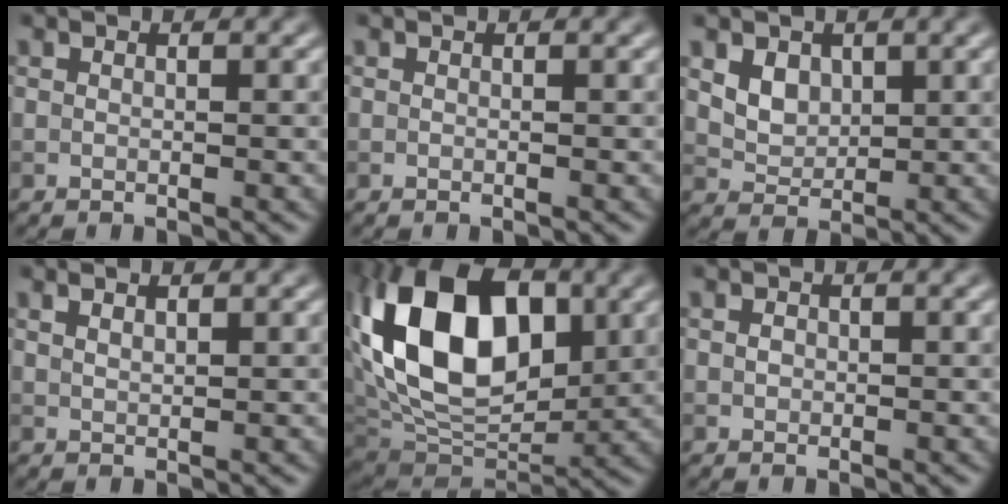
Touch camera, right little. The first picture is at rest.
{"total": 0.0}
{"total": 2.9, "force": [1.2, 2.2, 1.5], "torque": [-0.034, -0.009, 0.029]}
{"total": 1.2, "force": [0.8, 0.3, 0.8], "torque": [-0.017, 0.002, 0.016]}
{"total": 15.7, "force": [3.7, 9.7, 11.8], "torque": [-0.218, 0.024, 0.057]}
{"total": 0.7, "force": [-0.1, 0.6, 0.3], "torque": [-0.005, -0.002, -0.003]}